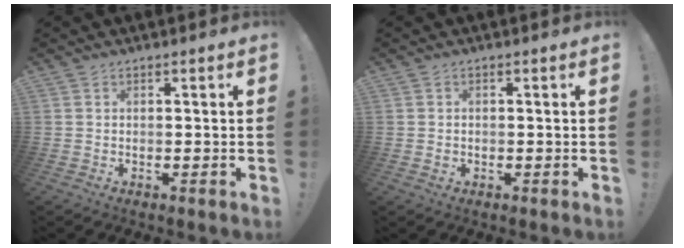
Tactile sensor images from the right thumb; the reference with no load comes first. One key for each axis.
{"total": 1.0, "fx": -0.2, "fy": 0.8, "fz": 0.5, "tx": 0.000, "ty": 0.000, "tz": -0.006}